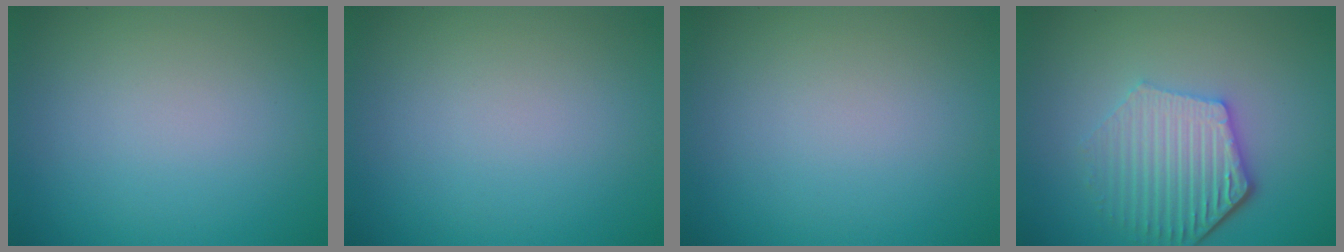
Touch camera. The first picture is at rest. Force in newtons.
{"total": 0.0}
{"total": 0.0}
{"total": 5.5, "press": 4.3, "slide": 3.5}